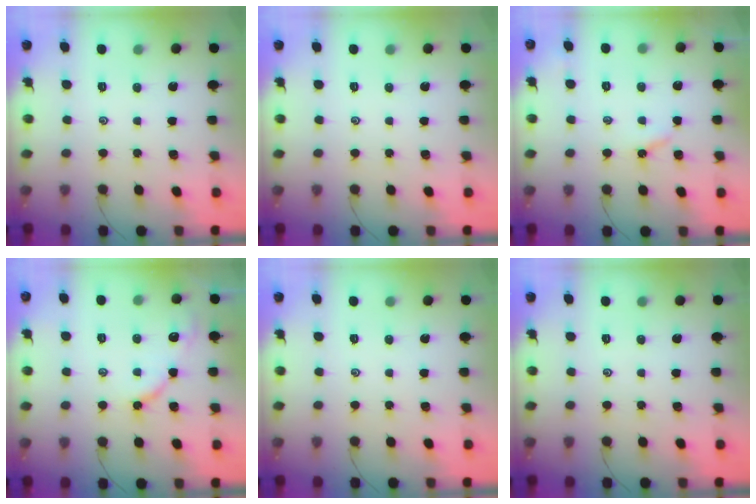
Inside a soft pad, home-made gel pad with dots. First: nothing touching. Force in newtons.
{"total": 0.0}
{"total": 2.6, "press": 2.6, "slide": 0.3}
{"total": 7.2, "press": 7.1, "slide": 0.8}
{"total": 0.0}
{"total": 0.0}